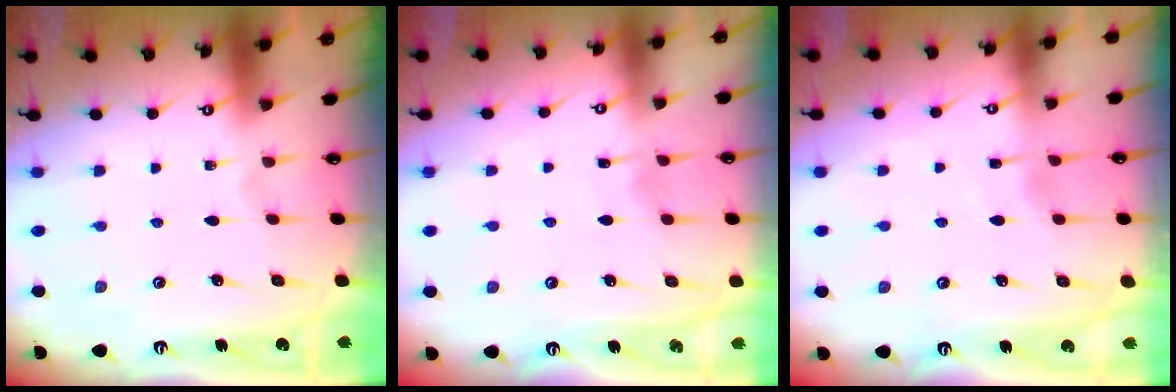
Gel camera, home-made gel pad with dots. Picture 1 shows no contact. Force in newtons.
{"total": 3.6, "press": 3.6, "slide": 0.5}
{"total": 3.6, "press": 3.6, "slide": 0.4}